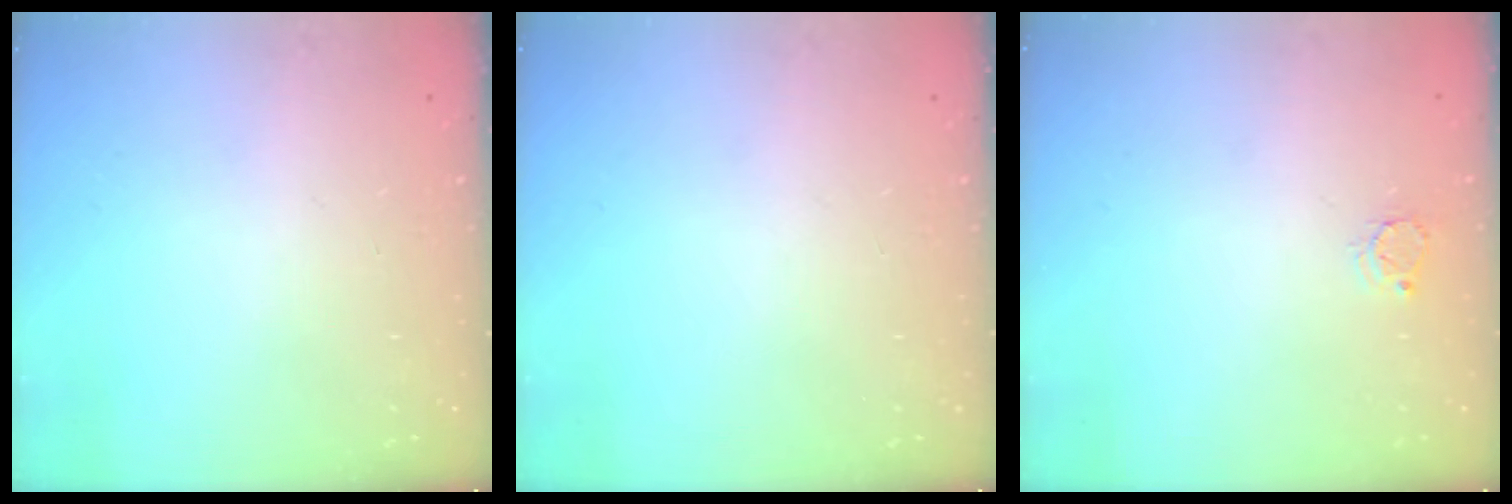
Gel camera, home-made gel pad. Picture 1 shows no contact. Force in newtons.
{"total": 0.0}
{"total": 3.2, "press": 3.2, "slide": 0.4}